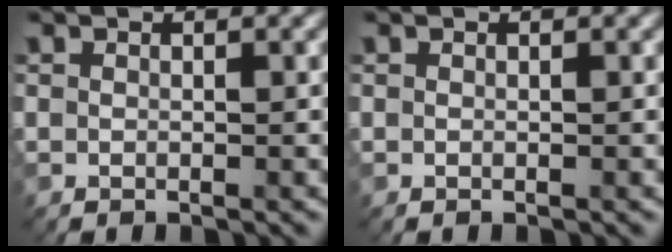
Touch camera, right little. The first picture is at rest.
{"total": 0.0}